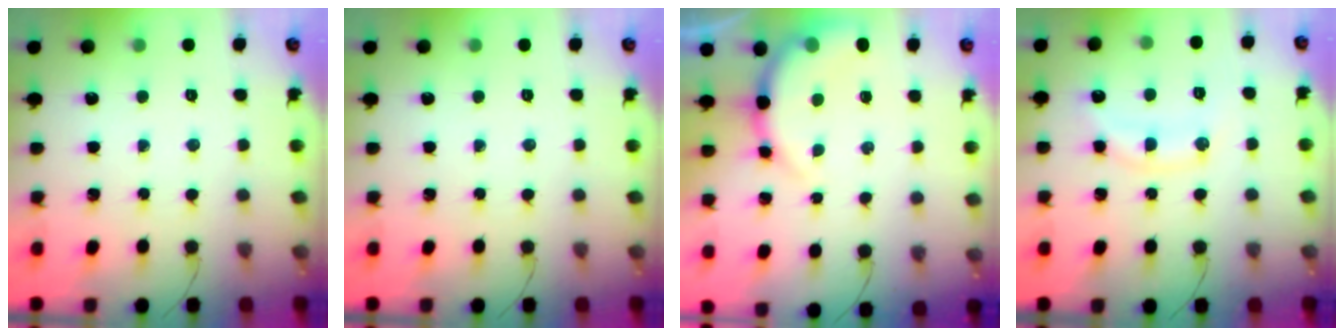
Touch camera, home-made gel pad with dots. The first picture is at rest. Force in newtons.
{"total": 0.0}
{"total": 9.0, "press": 8.9, "slide": 1.2}
{"total": 11.4, "press": 11.4, "slide": 0.8}